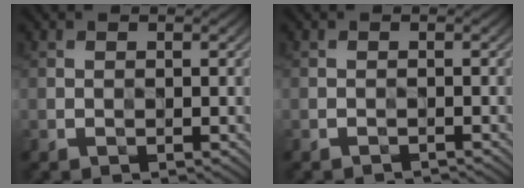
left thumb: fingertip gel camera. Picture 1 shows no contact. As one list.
[{"total": 1.1, "force": [-0.8, -0.5, -0.4], "torque": [0.008, 0.007, -0.012]}]